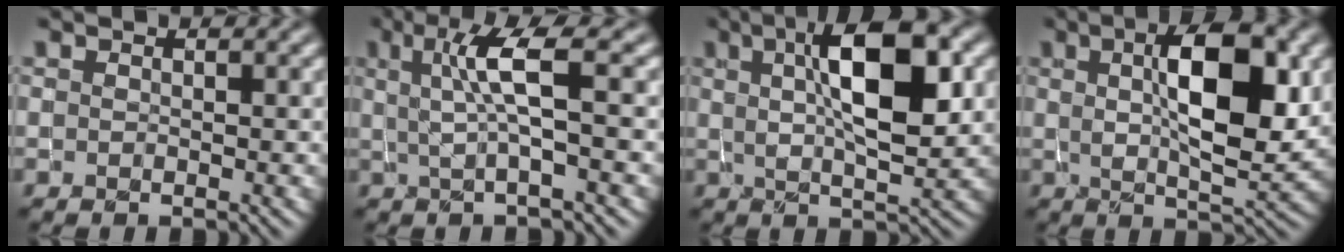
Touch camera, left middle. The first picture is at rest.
{"total": 4.1, "force": [0.5, 0.5, 4.0], "torque": [-0.080, 0.002, 0.013]}
{"total": 8.9, "force": [2.4, 2.7, 8.1], "torque": [-0.117, 0.008, 0.037]}
{"total": 9.1, "force": [2.1, 3.1, 8.3], "torque": [-0.119, 0.004, 0.032]}